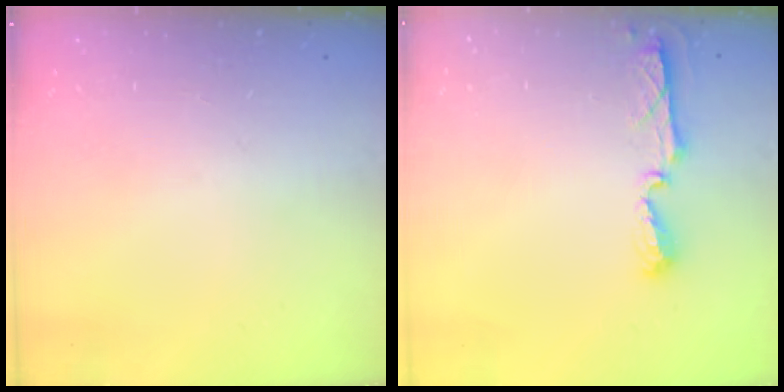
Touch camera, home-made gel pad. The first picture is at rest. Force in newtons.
{"total": 5.6, "press": 5.5, "slide": 0.6}